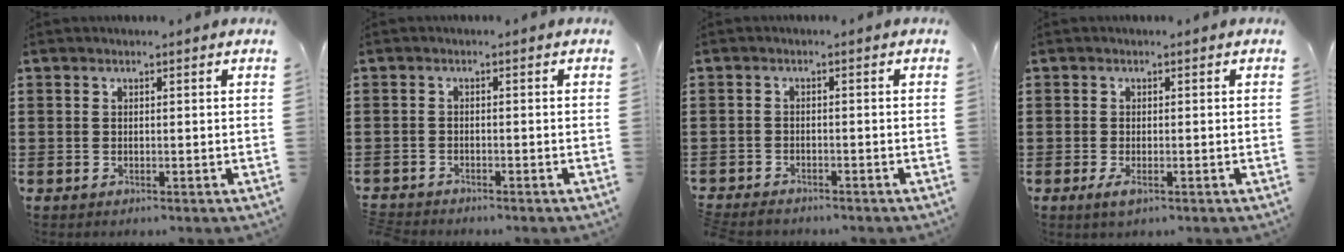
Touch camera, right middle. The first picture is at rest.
{"total": 1.4, "force": [-1.4, 0.1, 0.0], "torque": [-0.004, 0.000, -0.029]}
{"total": 1.5, "force": [-1.4, 0.2, 0.1], "torque": [-0.006, 0.001, -0.031]}
{"total": 1.3, "force": [0.0, 0.3, 1.2], "torque": [-0.027, -0.008, 0.000]}